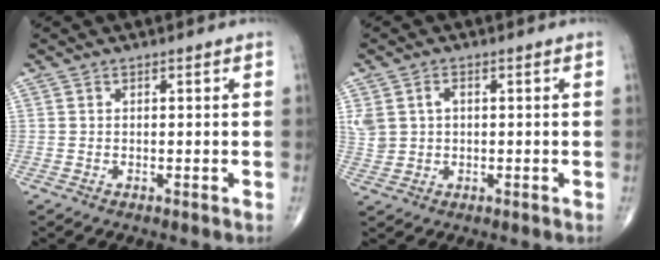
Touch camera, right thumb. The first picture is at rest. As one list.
[{"total": 5.4, "force": [1.2, 4.0, 3.4], "torque": [-0.073, 0.008, 0.032]}]